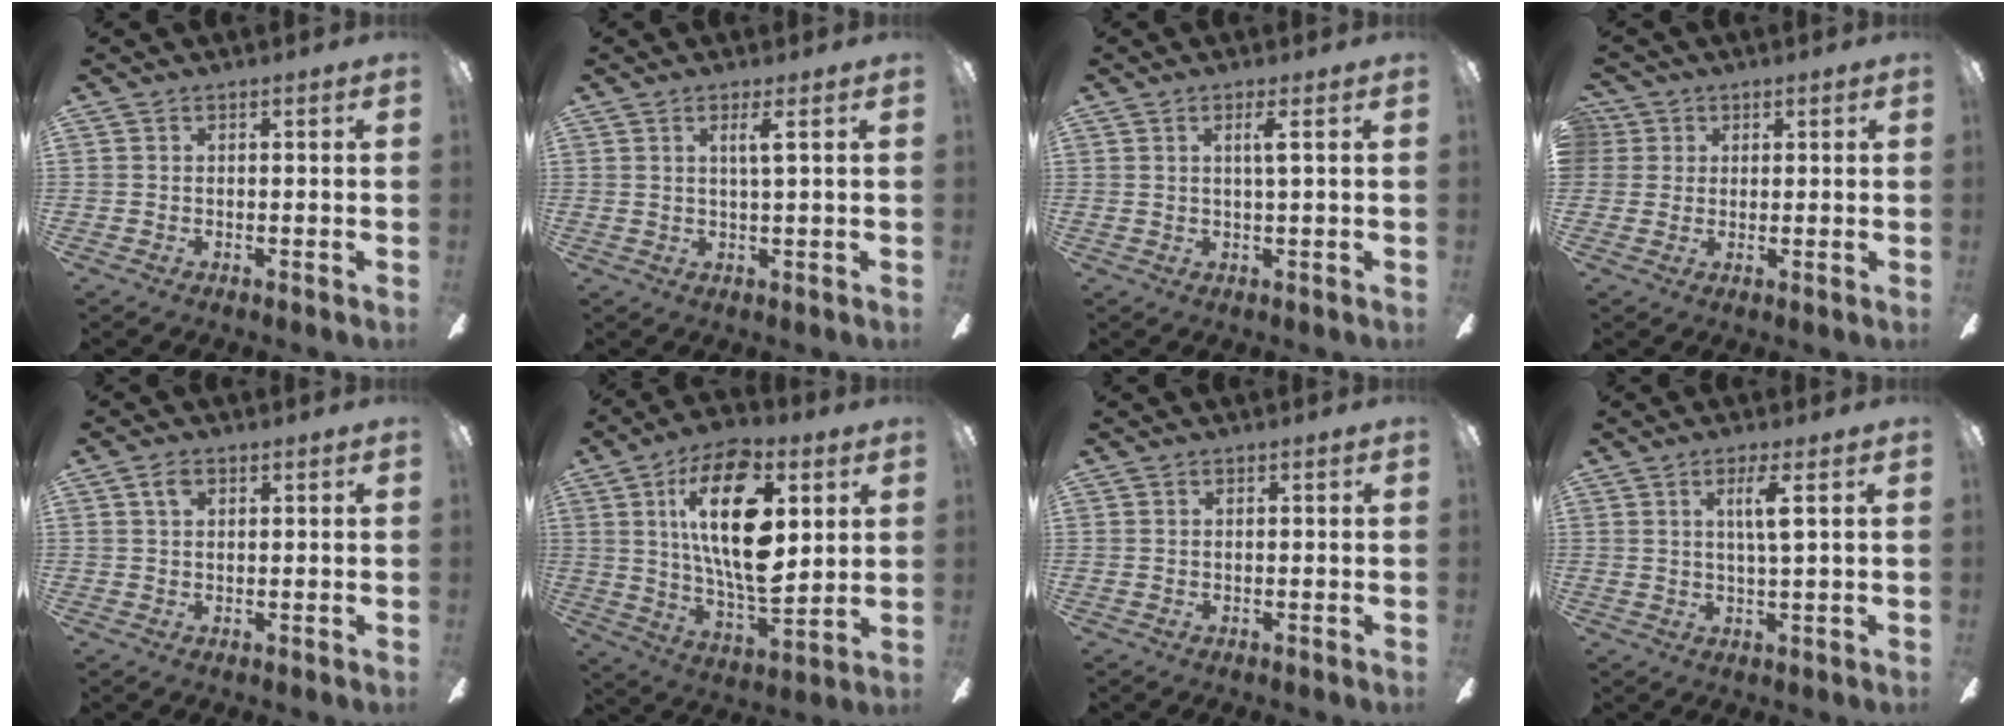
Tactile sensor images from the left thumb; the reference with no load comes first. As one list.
[{"total": 2.8, "force": [1.2, 0.0, 2.6], "torque": [-0.054, -0.002, 0.018]}, {"total": 2.7, "force": [1.0, 0.1, 2.5], "torque": [-0.052, 0.003, 0.013]}, {"total": 3.2, "force": [1.2, 2.9, 0.3], "torque": [-0.007, 0.008, 0.019]}, {"total": 2.8, "force": [1.5, 1.6, 1.7], "torque": [-0.029, 0.001, 0.025]}, {"total": 23.1, "force": [7.4, 10.4, 19.2], "torque": [-0.355, -0.021, 0.112]}, {"total": 0.0}, {"total": 7.1, "force": [3.3, 1.0, 6.2], "torque": [-0.113, -0.004, 0.049]}]